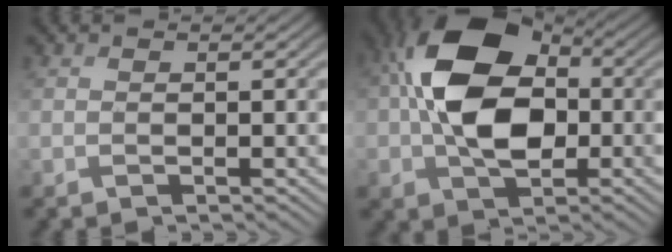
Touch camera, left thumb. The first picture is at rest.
{"total": 13.4, "force": [0.3, 9.1, 9.9], "torque": [-0.181, 0.014, -0.007]}